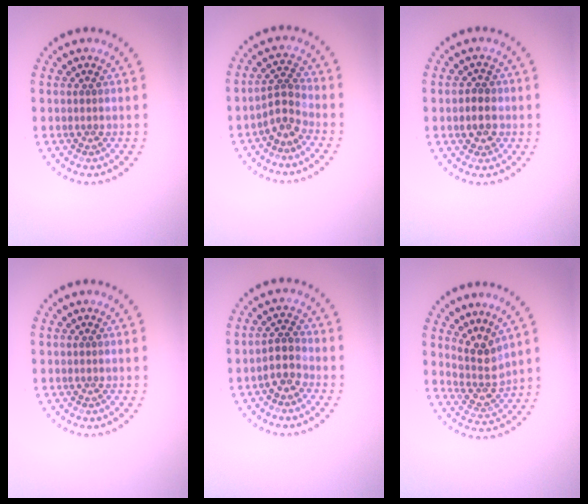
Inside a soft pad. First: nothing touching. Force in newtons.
{"total": 2.5, "press": 1.8, "slide": 1.7}
{"total": 2.4, "press": 2.3, "slide": 0.6}
{"total": 0.0}
{"total": 2.4, "press": 2.0, "slide": 1.3}
{"total": 3.1, "press": 2.3, "slide": 2.0}